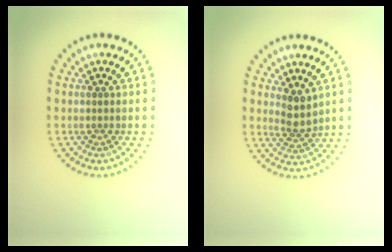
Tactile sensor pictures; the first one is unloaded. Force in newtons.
{"total": 2.3, "press": 1.9, "slide": 1.3}